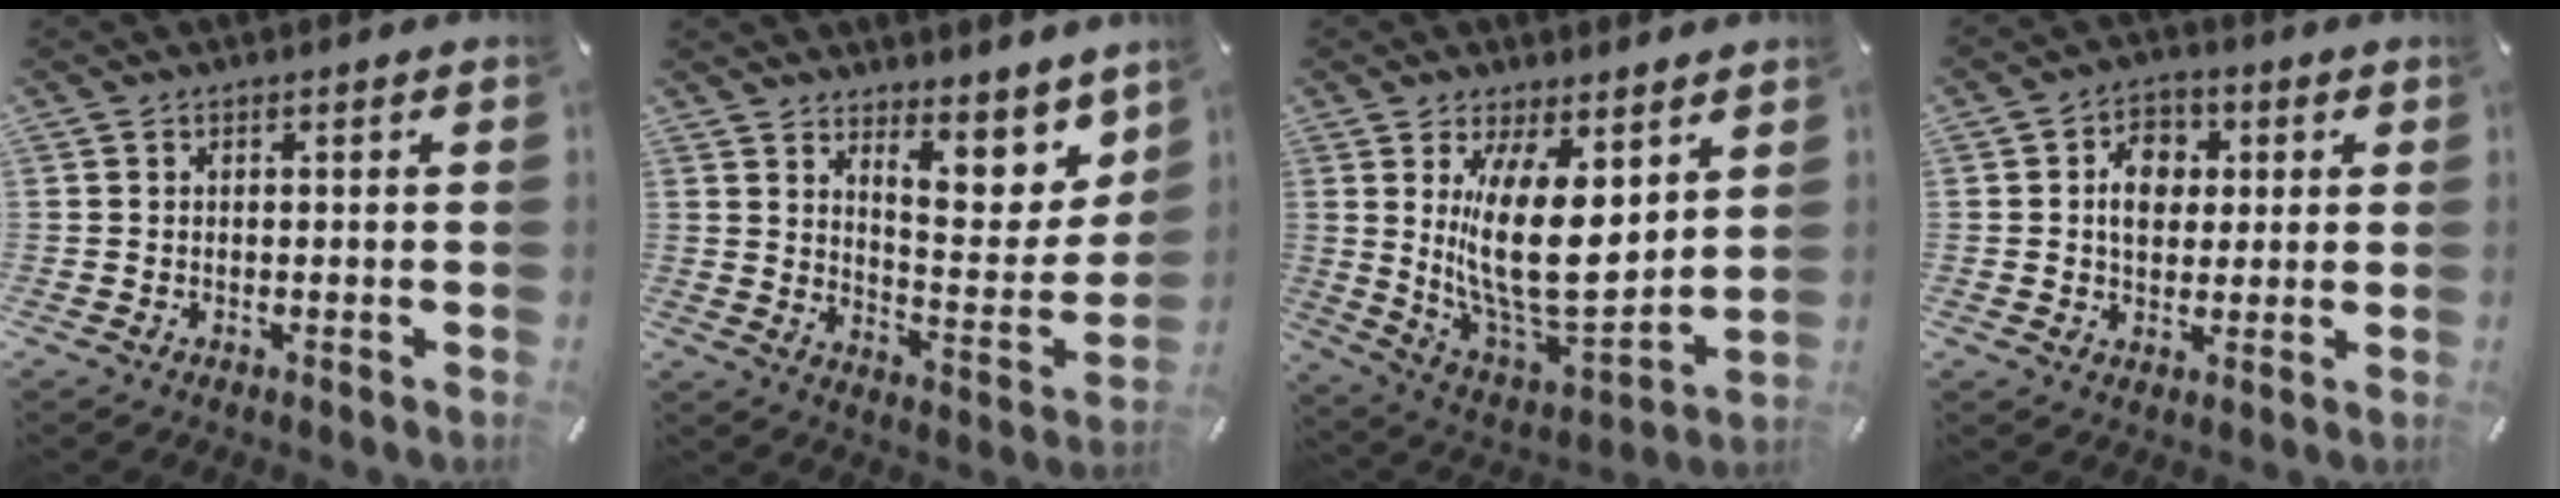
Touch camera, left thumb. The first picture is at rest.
{"total": 11.2, "force": [8.4, 4.9, 5.6], "torque": [-0.058, -0.079, 0.146]}
{"total": 20.3, "force": [5.6, 10.1, 16.8], "torque": [-0.326, -0.047, 0.102]}
{"total": 7.7, "force": [1.1, 6.1, 4.5], "torque": [-0.066, 0.005, 0.016]}